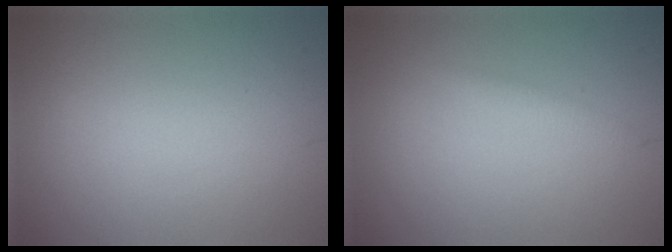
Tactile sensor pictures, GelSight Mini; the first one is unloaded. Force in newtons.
{"total": 0.8, "press": 0.8, "slide": 0.1}